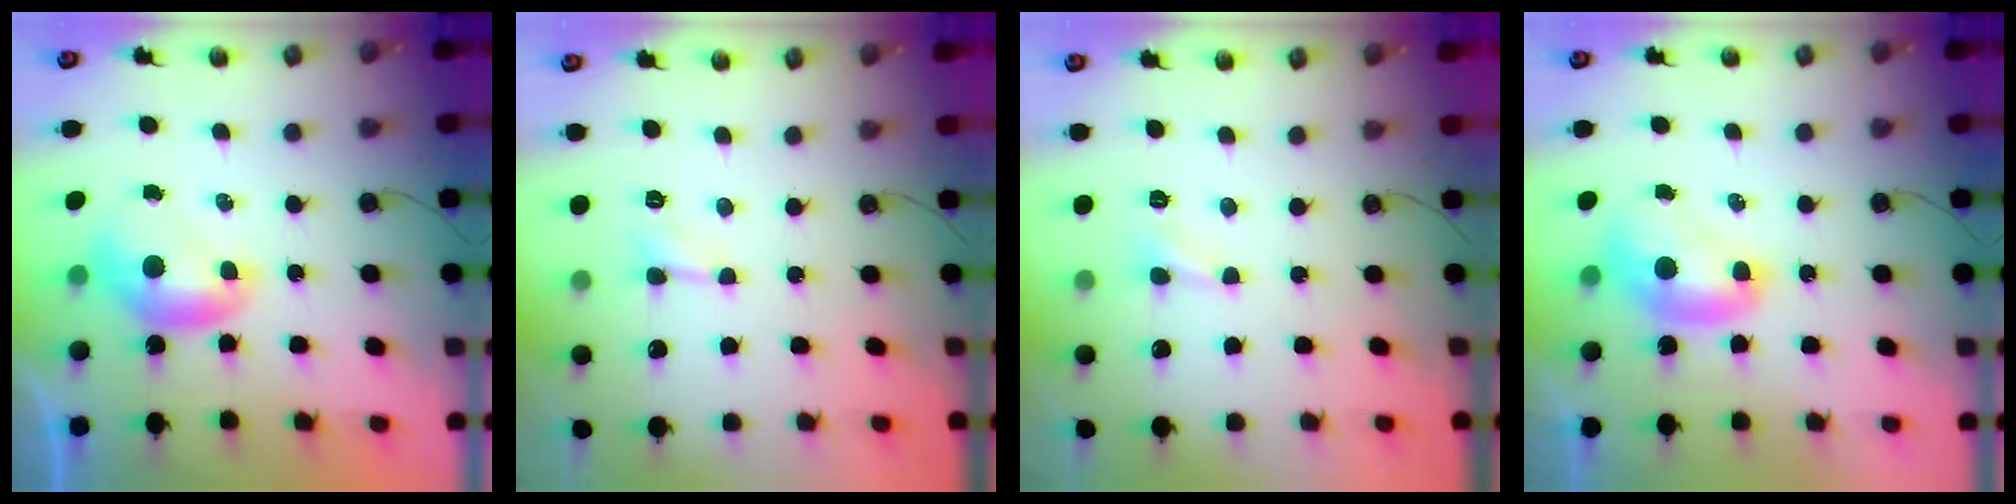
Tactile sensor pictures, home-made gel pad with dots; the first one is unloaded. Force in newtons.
{"total": 1.7, "press": 1.6, "slide": 0.5}
{"total": 1.3, "press": 1.2, "slide": 0.5}
{"total": 2.0, "press": 2.0, "slide": 0.2}